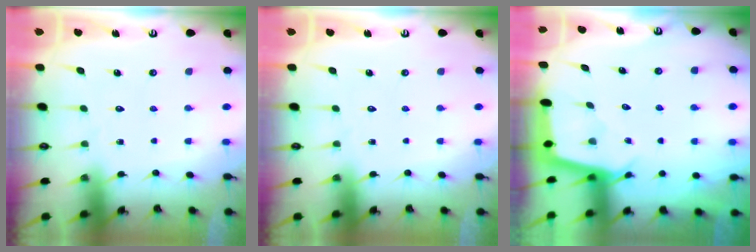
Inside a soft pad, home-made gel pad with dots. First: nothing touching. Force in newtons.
{"total": 0.0}
{"total": 2.9, "press": 2.9, "slide": 0.3}